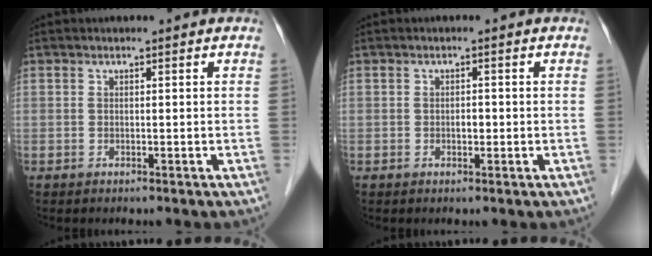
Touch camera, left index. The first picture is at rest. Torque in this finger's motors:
{"motor_torque": [-0.09, 0.15, 0.00, 0.00]}